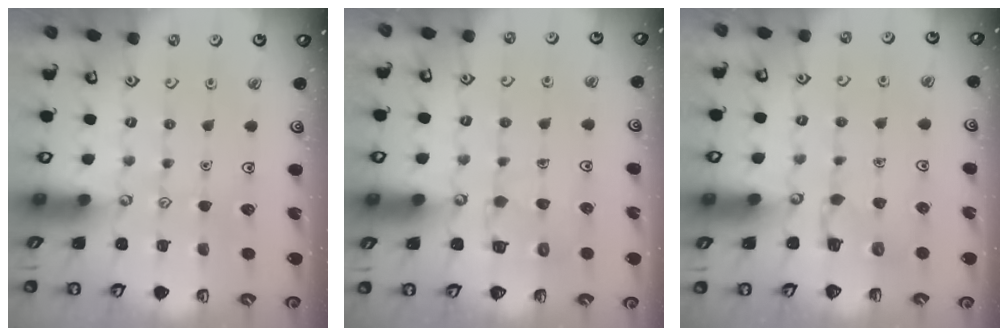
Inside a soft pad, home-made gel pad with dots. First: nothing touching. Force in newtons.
{"total": 6.3, "press": 6.3, "slide": 0.6}
{"total": 3.3, "press": 3.2, "slide": 0.6}